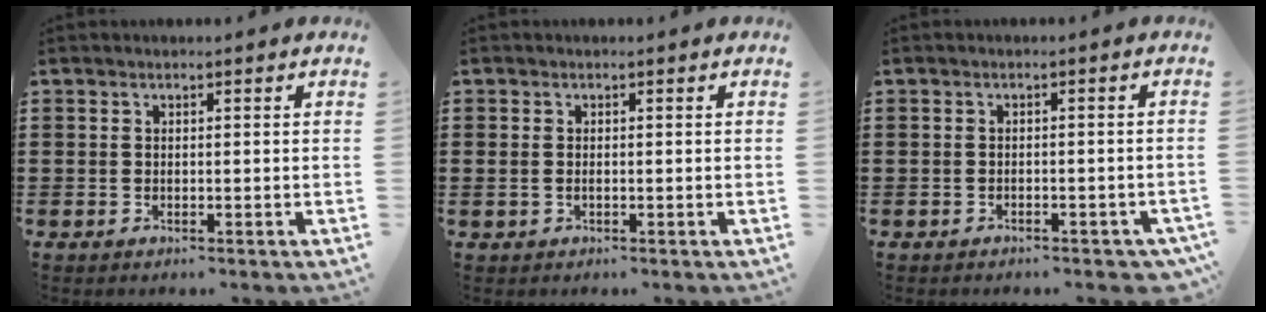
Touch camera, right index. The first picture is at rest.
{"total": 1.0, "force": [-0.2, 0.5, 0.9], "torque": [-0.025, -0.002, -0.007]}
{"total": 1.6, "force": [-1.5, 0.3, 0.5], "torque": [-0.013, -0.002, -0.030]}